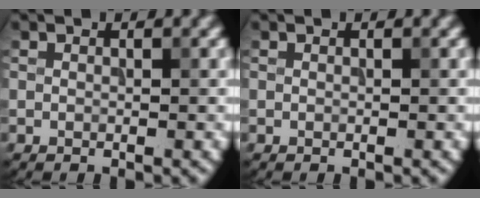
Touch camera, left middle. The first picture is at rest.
{"total": 0.0}